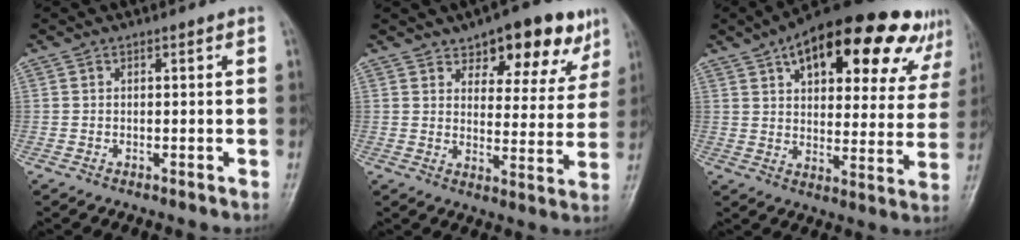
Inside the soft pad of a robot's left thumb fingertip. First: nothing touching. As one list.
[{"total": 13.9, "force": [9.0, 6.6, 8.2], "torque": [-0.051, -0.038, 0.123]}, {"total": 26.2, "force": [14.5, 11.6, 18.5], "torque": [-0.228, 0.001, 0.205]}]